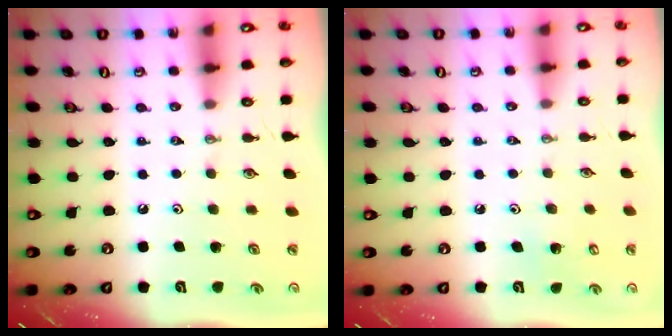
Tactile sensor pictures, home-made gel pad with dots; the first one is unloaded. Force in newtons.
{"total": 3.4, "press": 3.4, "slide": 0.4}